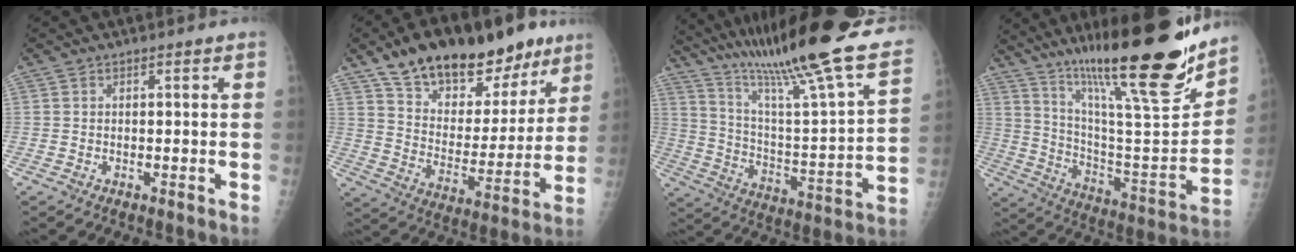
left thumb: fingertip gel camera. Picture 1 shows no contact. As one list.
[{"total": 25.7, "force": [17.3, 12.6, 14.3], "torque": [-0.183, -0.050, 0.277]}, {"total": 32.6, "force": [22.6, 4.7, 23.0], "torque": [-0.362, -0.054, 0.349]}, {"total": 29.4, "force": [21.2, 4.0, 19.9], "torque": [-0.294, -0.093, 0.346]}]